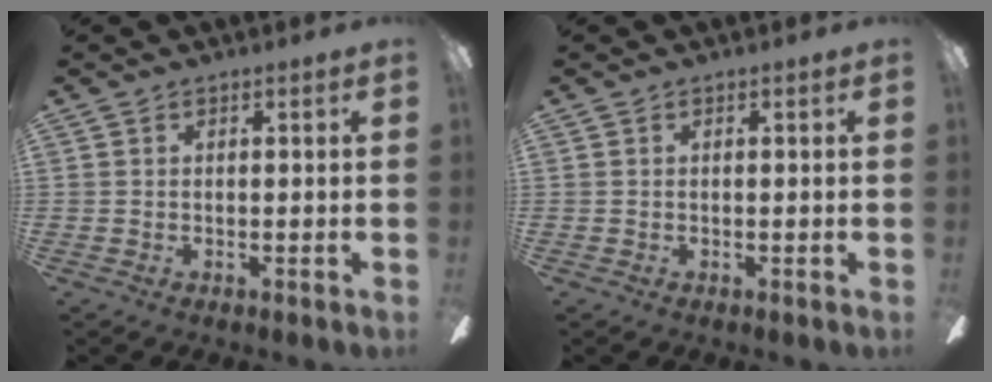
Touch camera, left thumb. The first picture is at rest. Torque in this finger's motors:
{"motor_torque": [0.00, 0.00, -0.03, 0.03, 0.00]}